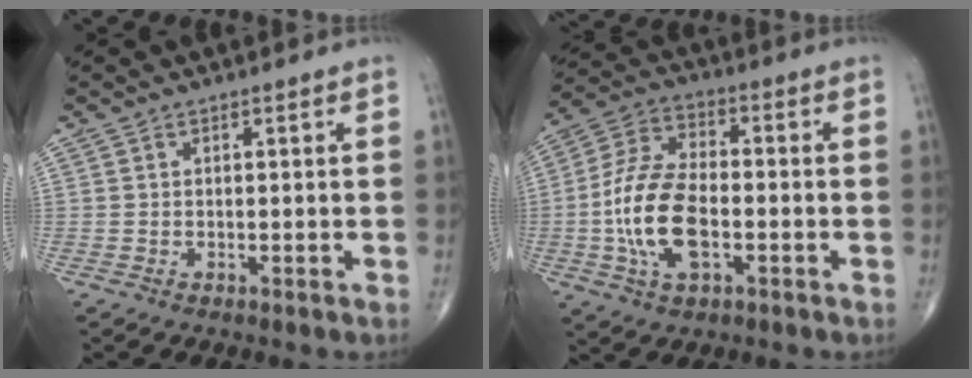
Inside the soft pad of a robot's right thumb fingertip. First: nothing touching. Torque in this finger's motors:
{"motor_torque": [-0.21, 0.70, 1.39, -0.01, 0.17]}